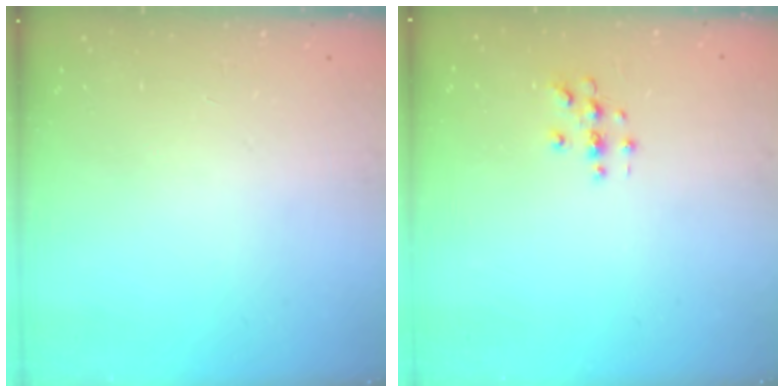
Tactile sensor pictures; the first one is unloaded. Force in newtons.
{"total": 2.9, "press": 2.9, "slide": 0.3}